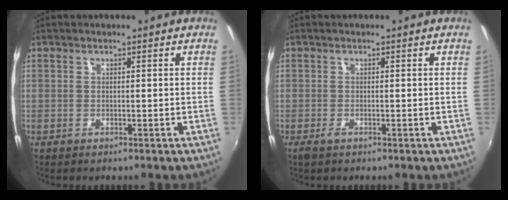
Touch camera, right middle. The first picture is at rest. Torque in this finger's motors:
{"motor_torque": [0.32, -0.24, 0.00, 0.02]}